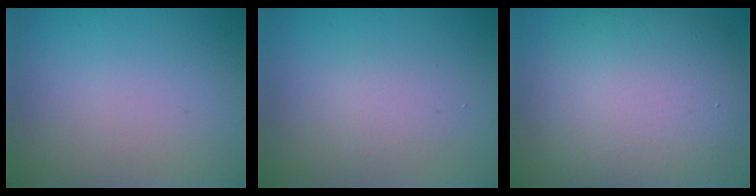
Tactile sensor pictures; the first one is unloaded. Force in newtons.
{"total": 1.7, "press": 1.7, "slide": 0.1}
{"total": 11.3, "press": 11.3, "slide": 0.7}